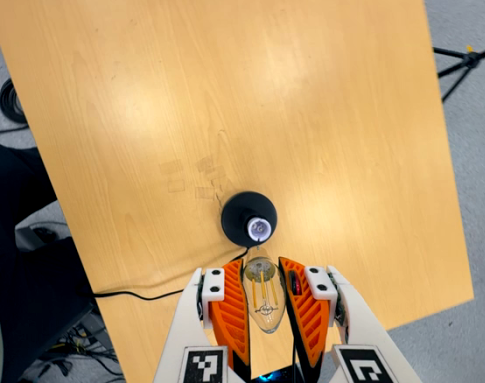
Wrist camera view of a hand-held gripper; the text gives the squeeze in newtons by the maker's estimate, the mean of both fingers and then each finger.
{"total": 21.3, "left": 22.7, "right": 19.9}